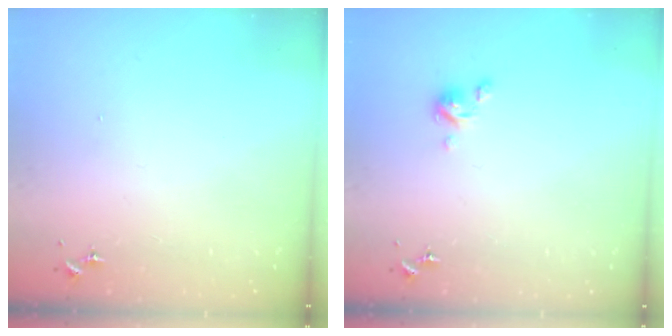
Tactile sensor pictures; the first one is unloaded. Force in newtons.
{"total": 3.4, "press": 3.4, "slide": 0.3}